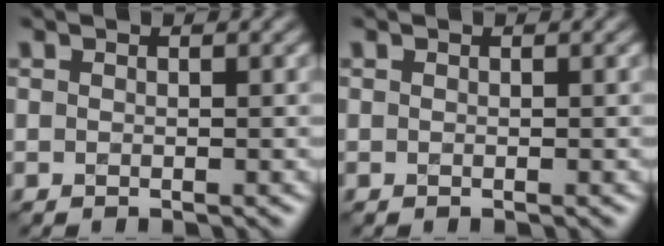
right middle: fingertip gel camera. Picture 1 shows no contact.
{"total": 0.0}